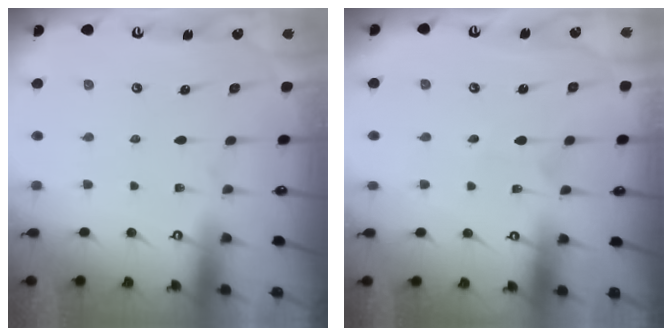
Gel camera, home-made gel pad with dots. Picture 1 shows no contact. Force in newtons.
{"total": 2.5, "press": 2.5, "slide": 0.1}